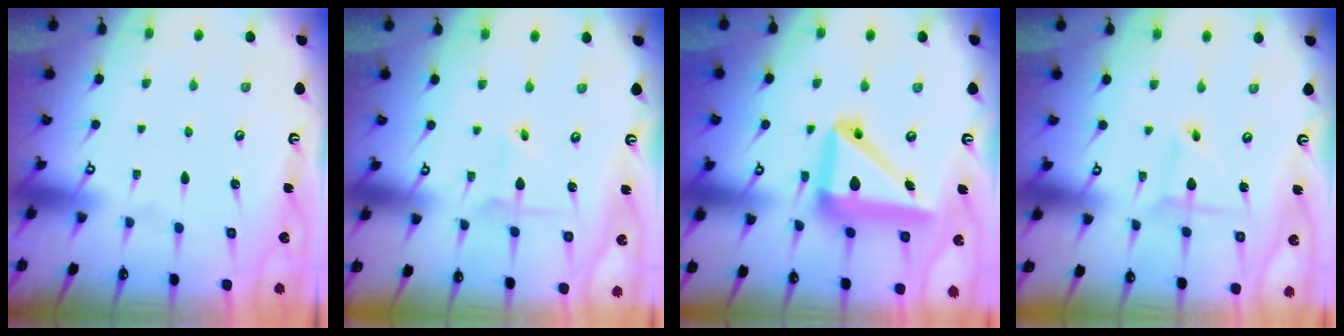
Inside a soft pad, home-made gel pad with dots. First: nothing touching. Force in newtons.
{"total": 2.0, "press": 2.0, "slide": 0.3}
{"total": 17.7, "press": 17.6, "slide": 2.4}
{"total": 2.8, "press": 2.8, "slide": 0.3}